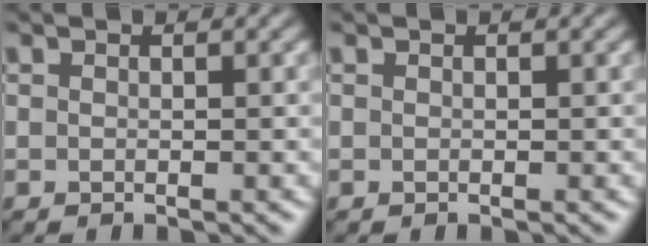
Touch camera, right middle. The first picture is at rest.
{"total": 0.0}